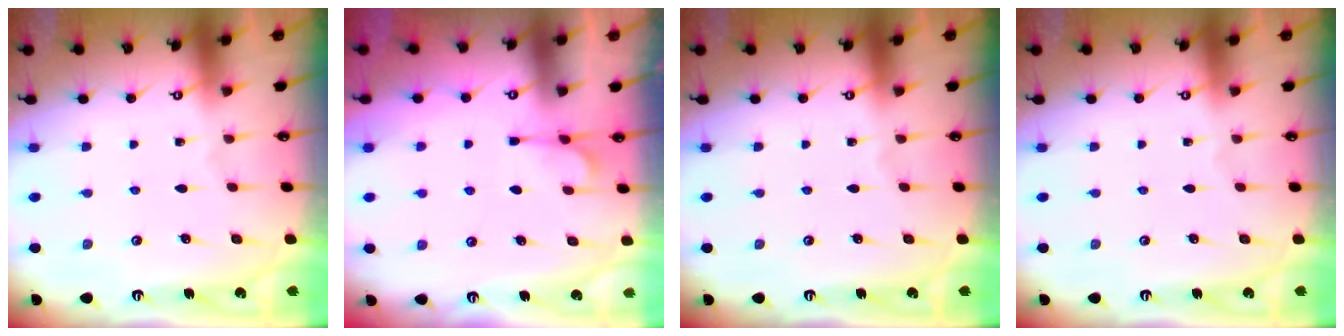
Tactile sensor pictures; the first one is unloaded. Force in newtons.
{"total": 5.9, "press": 5.7, "slide": 1.4}
{"total": 0.0}
{"total": 0.0}